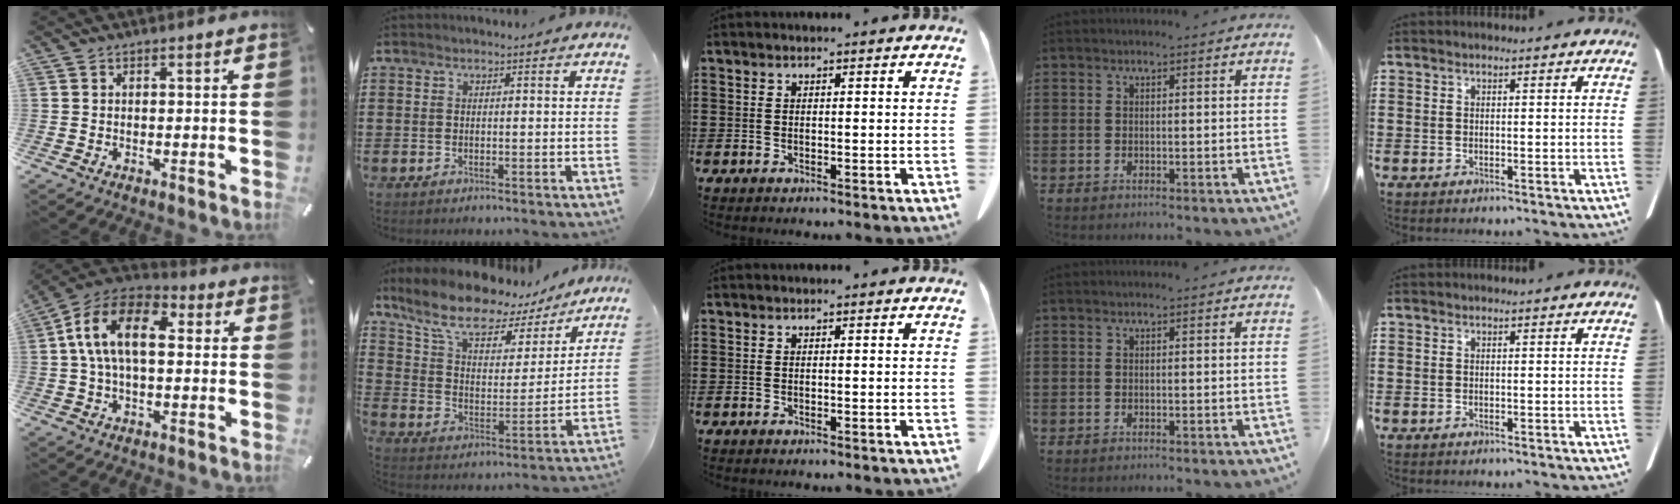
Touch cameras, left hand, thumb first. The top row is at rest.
{"thumb": {"total": 14.1, "force": [2.2, 8.6, 11.0], "torque": [-0.229, 0.012, 0.036]}, "index": {"total": 10.8, "force": [8.9, 3.8, 4.7], "torque": [-0.128, -0.051, 0.155]}}